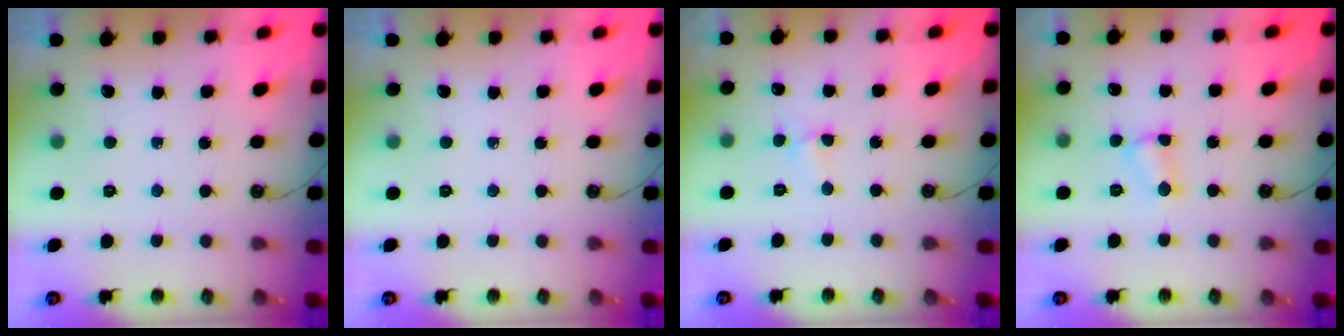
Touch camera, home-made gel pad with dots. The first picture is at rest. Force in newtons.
{"total": 0.0}
{"total": 2.4, "press": 2.3, "slide": 0.4}
{"total": 5.2, "press": 5.1, "slide": 0.6}